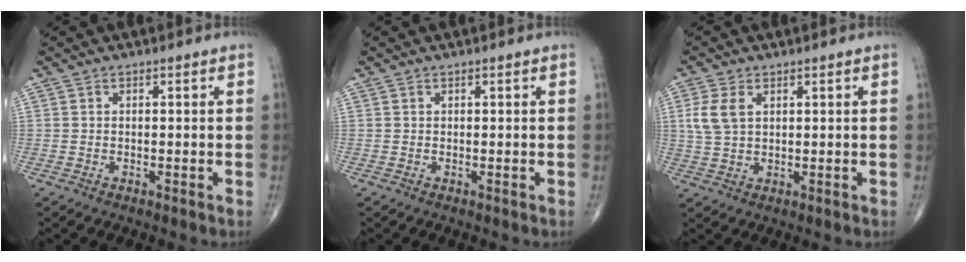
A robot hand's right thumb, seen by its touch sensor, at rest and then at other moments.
{"total": 0.0}
{"total": 5.3, "force": [1.6, 3.2, 3.9], "torque": [-0.088, 0.002, 0.034]}